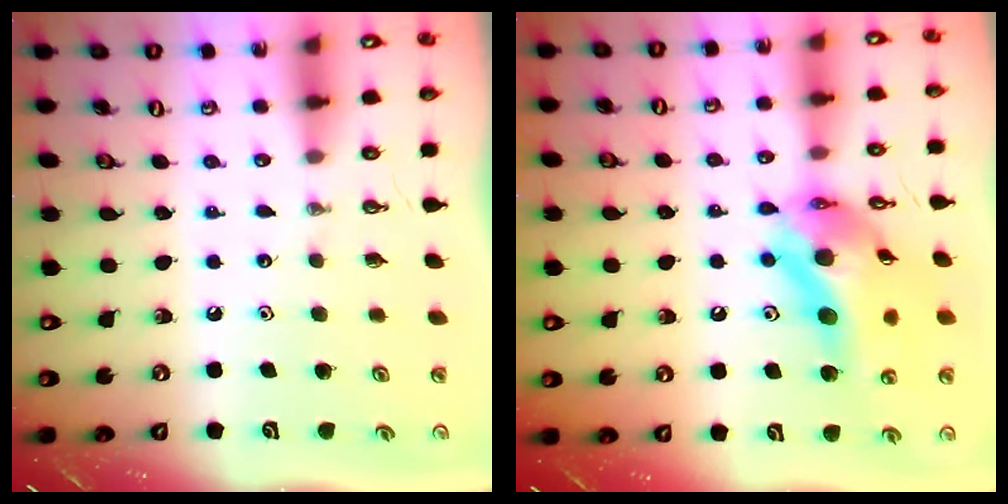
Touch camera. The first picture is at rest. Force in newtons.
{"total": 18.0, "press": 17.9, "slide": 2.0}